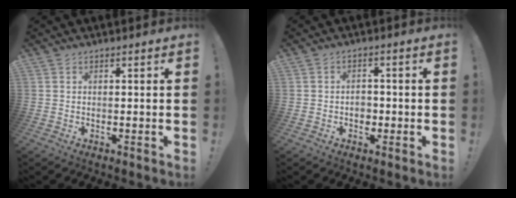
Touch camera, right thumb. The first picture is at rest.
{"total": 3.4, "force": [-1.0, 2.8, 1.6], "torque": [-0.012, -0.004, -0.022]}